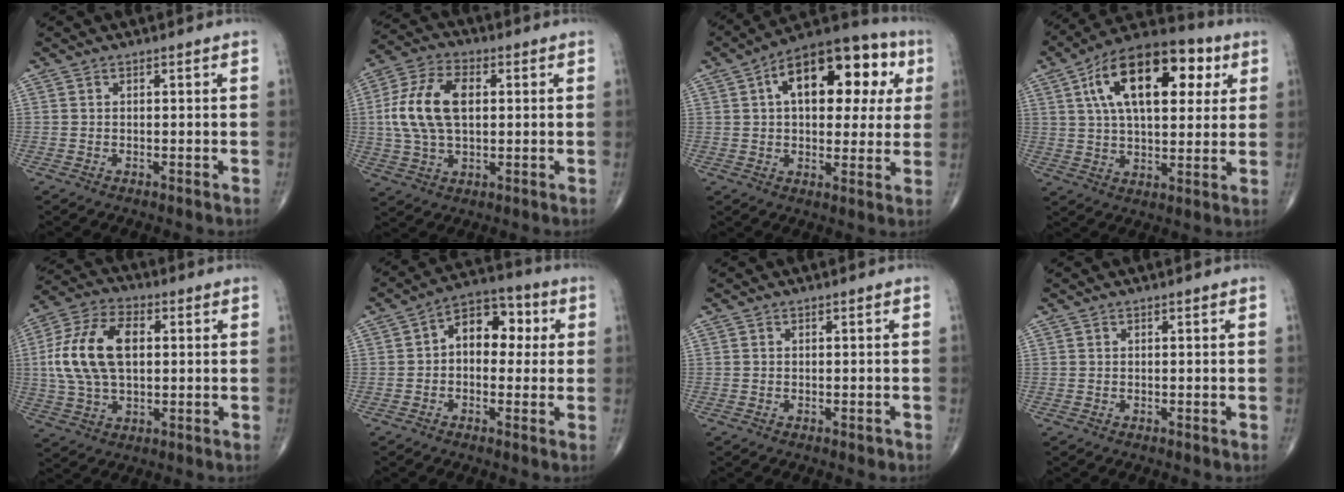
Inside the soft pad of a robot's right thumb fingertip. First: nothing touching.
{"total": 13.8, "force": [1.5, 8.0, 11.1], "torque": [-0.222, 0.015, 0.027]}
{"total": 20.6, "force": [5.9, 11.1, 16.4], "torque": [-0.194, 0.027, 0.077]}
{"total": 21.4, "force": [7.0, 11.0, 17.0], "torque": [-0.249, 0.010, 0.105]}
{"total": 15.9, "force": [1.8, 9.3, 12.8], "torque": [-0.251, 0.017, 0.030]}
{"total": 10.2, "force": [1.2, 6.9, 7.4], "torque": [-0.068, 0.033, 0.007]}
{"total": 0.8, "force": [-0.4, 0.5, 0.5], "torque": [-0.004, 0.000, -0.005]}
{"total": 0.0}